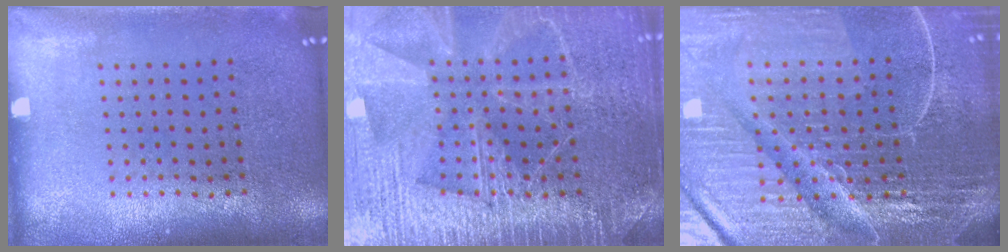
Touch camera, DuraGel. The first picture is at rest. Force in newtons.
{"total": 6.5, "press": 6.4, "slide": 0.8}
{"total": 7.1, "press": 6.2, "slide": 3.5}